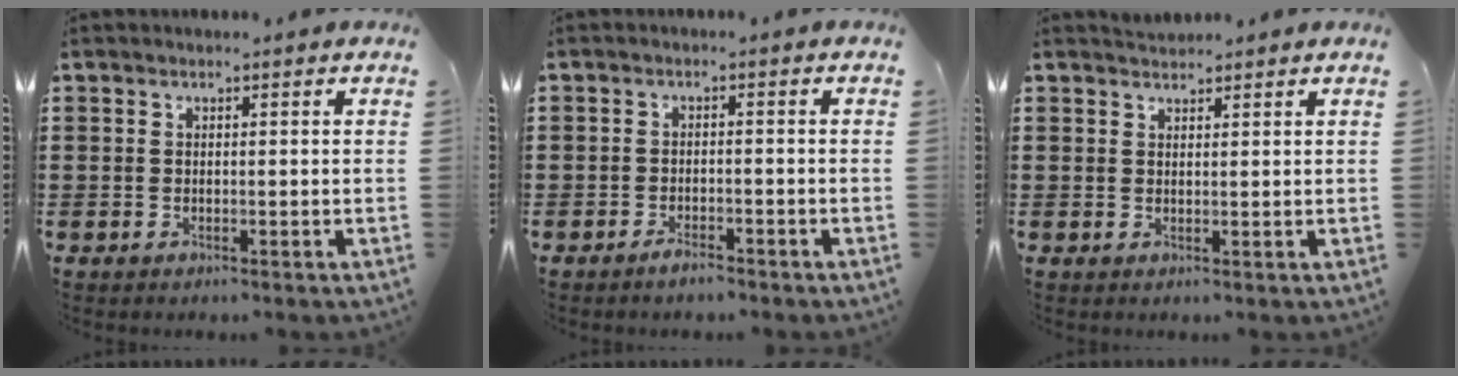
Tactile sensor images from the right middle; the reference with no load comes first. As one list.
[{"total": 1.9, "force": [-1.8, 0.1, 0.8], "torque": [-0.016, -0.004, -0.033]}, {"total": 1.4, "force": [1.4, 0.2, -0.2], "torque": [-0.001, 0.002, 0.027]}]